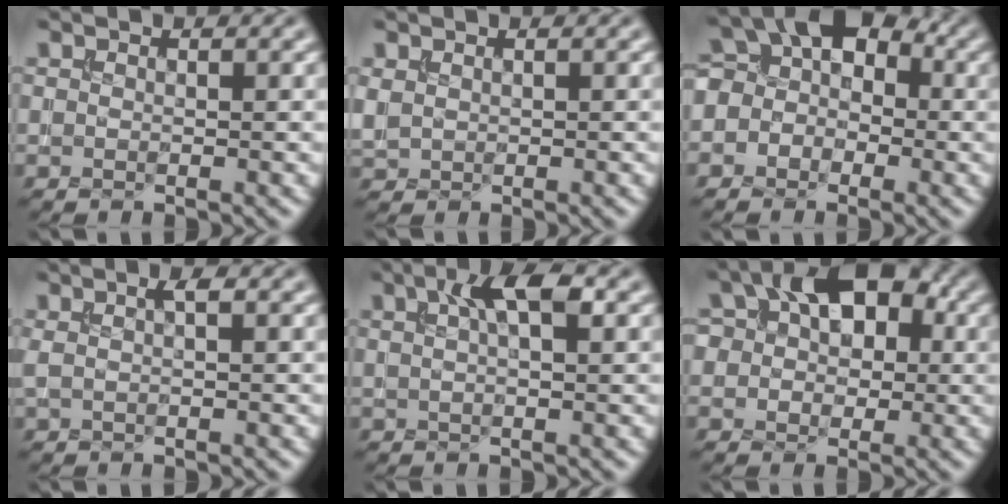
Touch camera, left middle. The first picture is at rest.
{"total": 1.0, "force": [0.3, 0.8, 0.4], "torque": [-0.008, 0.000, 0.017]}
{"total": 6.0, "force": [-0.8, 5.0, 3.3], "torque": [-0.026, 0.032, -0.034]}
{"total": 1.7, "force": [0.5, 0.4, 1.6], "torque": [-0.024, 0.006, 0.010]}
{"total": 4.2, "force": [1.7, 1.2, 3.7], "torque": [-0.057, 0.008, 0.029]}
{"total": 8.4, "force": [2.2, 5.8, 5.7], "torque": [-0.069, 0.029, 0.014]}